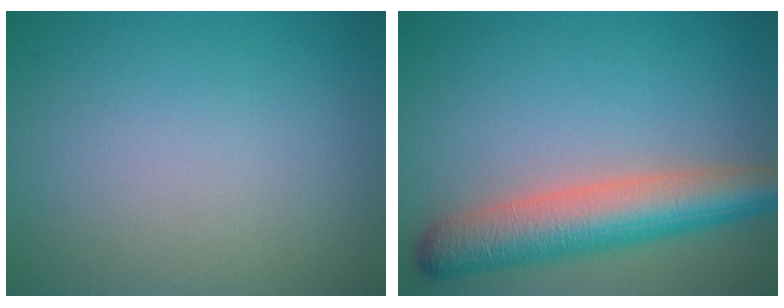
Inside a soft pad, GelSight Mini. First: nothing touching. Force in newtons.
{"total": 7.3, "press": 7.3, "slide": 0.2}